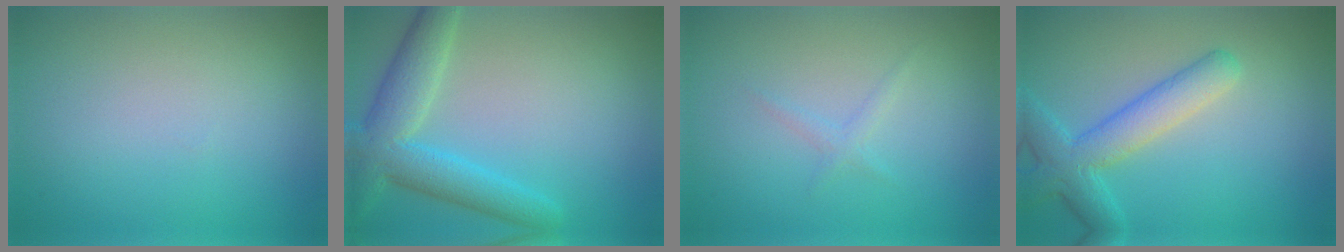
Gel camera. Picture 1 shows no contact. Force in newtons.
{"total": 5.8, "press": 5.8, "slide": 0.3}
{"total": 0.9, "press": 0.9, "slide": 0.0}
{"total": 5.1, "press": 5.1, "slide": 0.2}